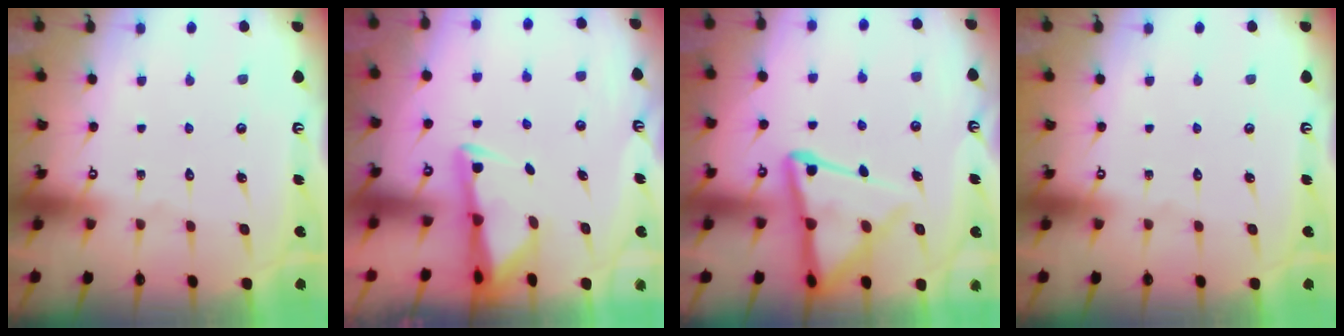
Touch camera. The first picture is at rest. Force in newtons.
{"total": 3.2, "press": 3.1, "slide": 0.5}
{"total": 13.3, "press": 13.2, "slide": 1.4}
{"total": 0.0}